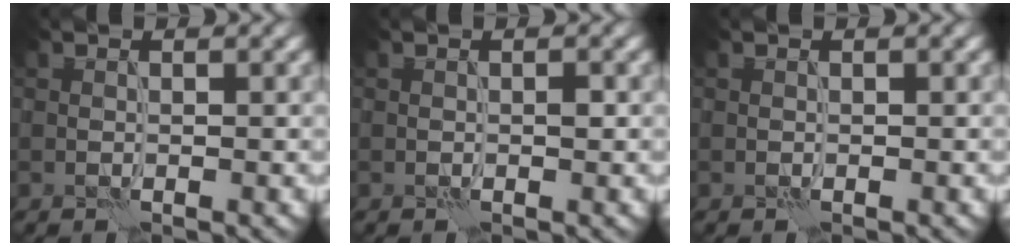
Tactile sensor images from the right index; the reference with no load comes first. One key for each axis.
{"total": 0.5, "fx": -0.1, "fy": 0.2, "fz": 0.5, "tx": -0.008, "ty": 0.002, "tz": -0.002}
{"total": 0.0}